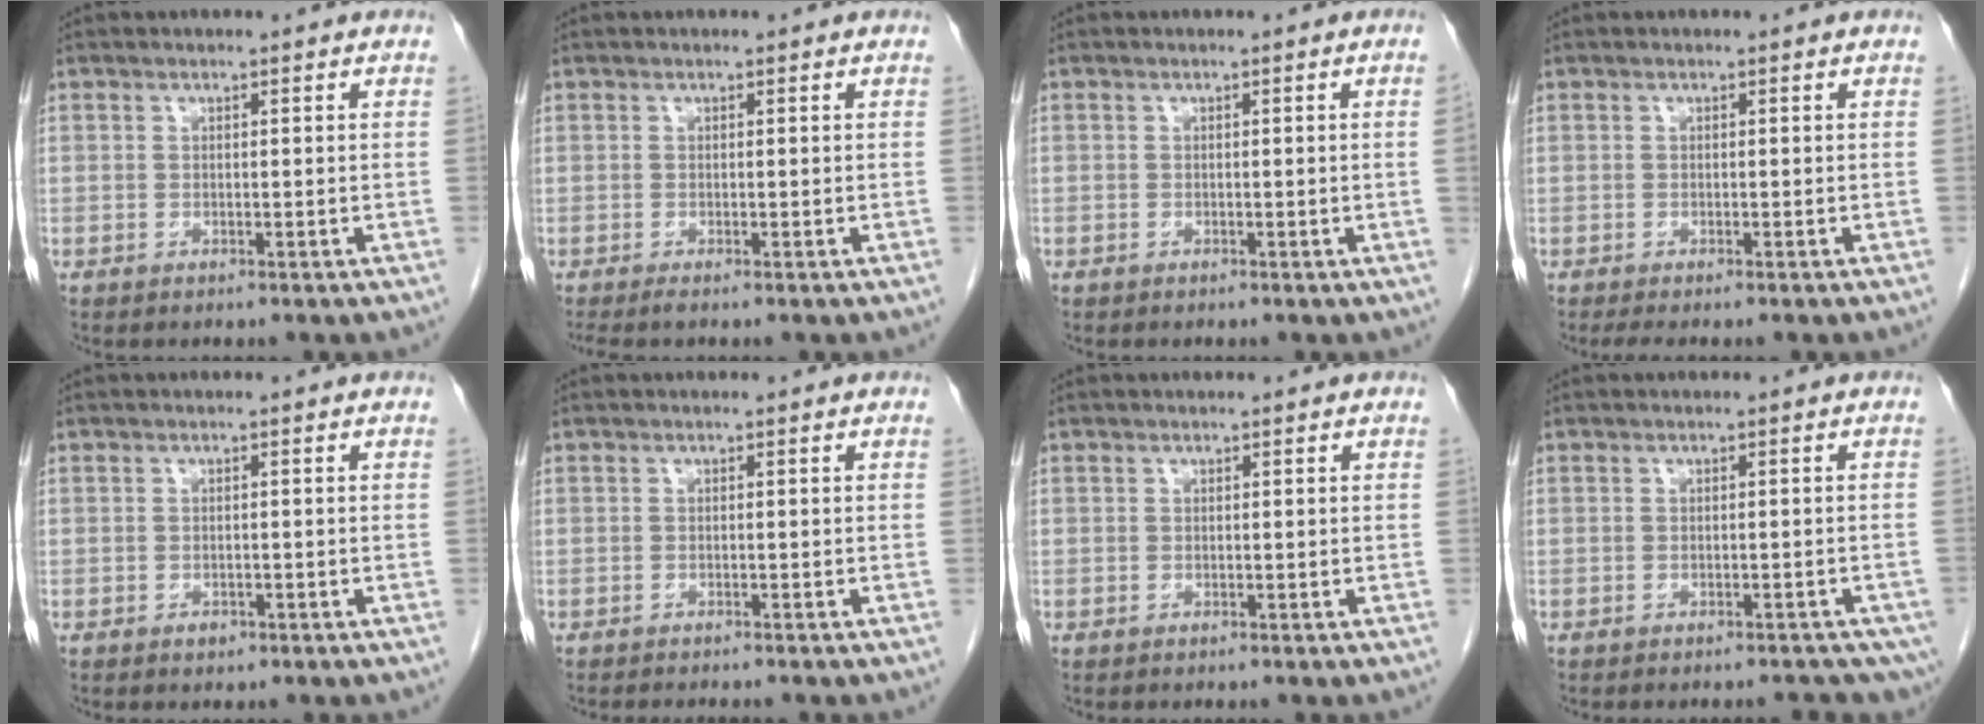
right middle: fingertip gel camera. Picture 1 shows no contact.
{"total": 1.4, "force": [-1.2, -0.2, 0.8], "torque": [-0.015, -0.004, -0.021]}
{"total": 0.9, "force": [-0.2, -0.4, 0.8], "torque": [-0.003, 0.002, -0.004]}
{"total": 3.2, "force": [-2.7, 0.5, 1.8], "torque": [-0.024, -0.008, -0.034]}
{"total": 1.1, "force": [-0.7, 0.7, 0.4], "torque": [-0.008, 0.002, -0.006]}
{"total": 3.0, "force": [-2.7, 0.4, 1.2], "torque": [-0.019, -0.005, -0.033]}
{"total": 0.0}
{"total": 9.8, "force": [-7.3, 4.3, 4.9], "torque": [-0.076, -0.009, -0.074]}